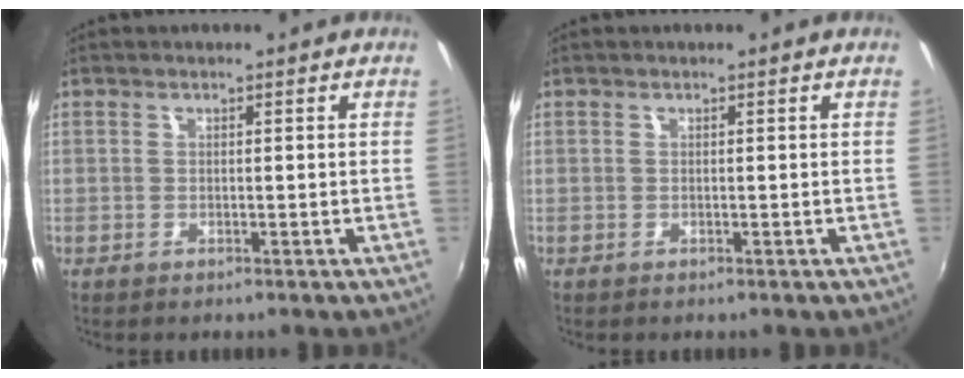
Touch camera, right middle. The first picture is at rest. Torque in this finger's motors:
{"motor_torque": [-0.07, -0.07, 0.00, 0.00]}